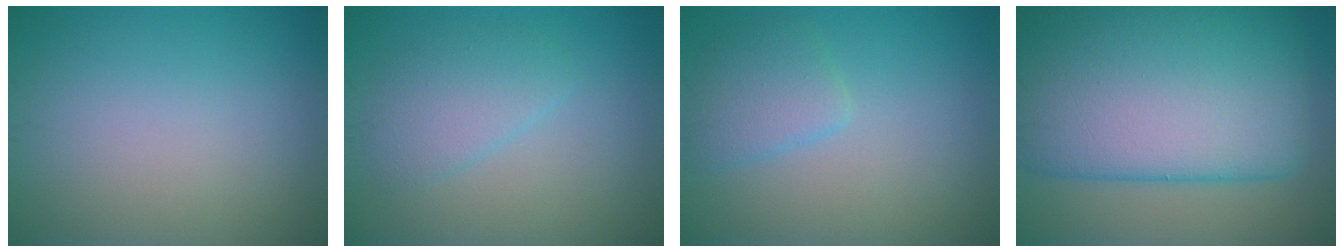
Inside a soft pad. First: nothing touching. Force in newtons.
{"total": 2.8, "press": 2.7, "slide": 0.2}
{"total": 2.6, "press": 2.6, "slide": 0.2}
{"total": 16.4, "press": 16.4, "slide": 0.6}